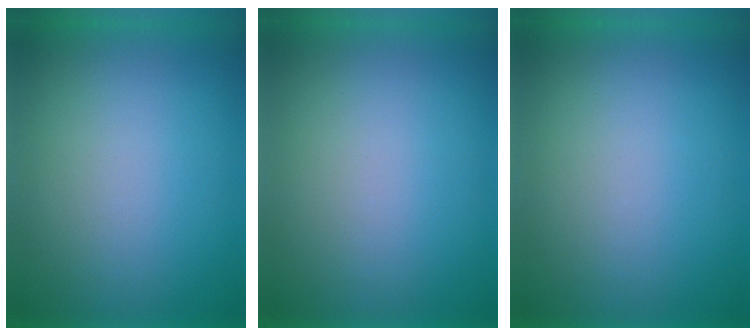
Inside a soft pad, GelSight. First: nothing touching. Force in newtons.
{"total": 1.4}
{"total": 1.2}